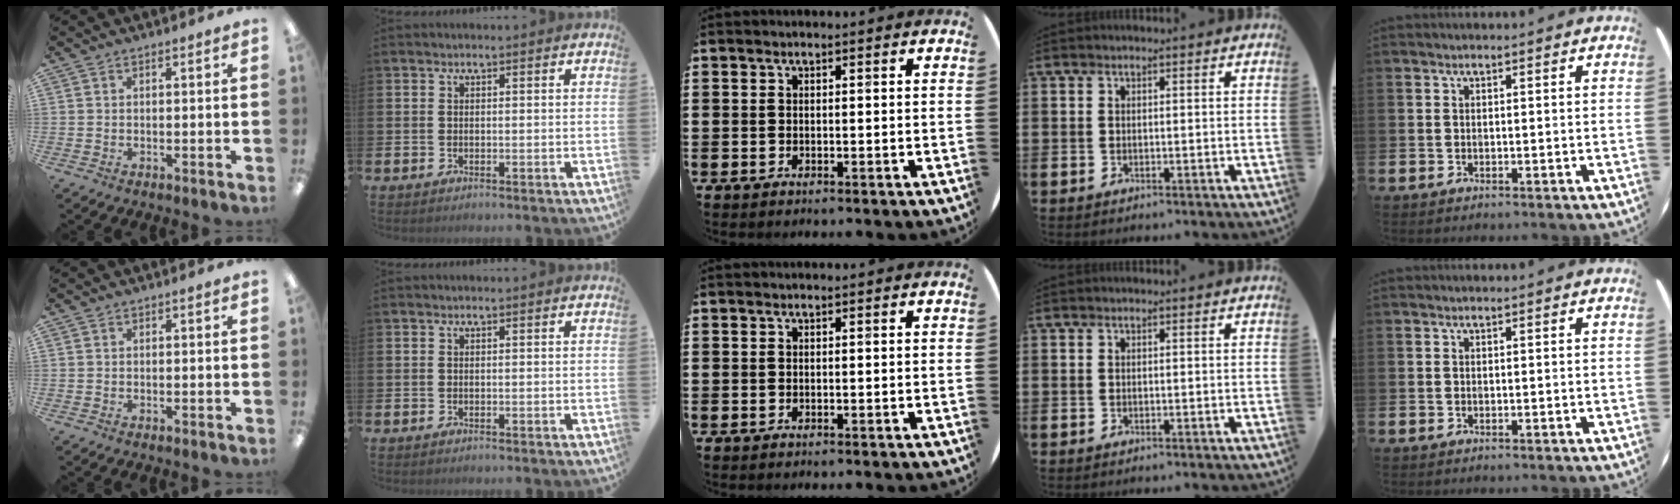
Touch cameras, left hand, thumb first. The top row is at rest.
{}